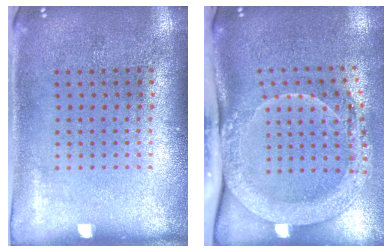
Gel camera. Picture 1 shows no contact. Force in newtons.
{"total": 2.1, "press": 2.0, "slide": 0.8}